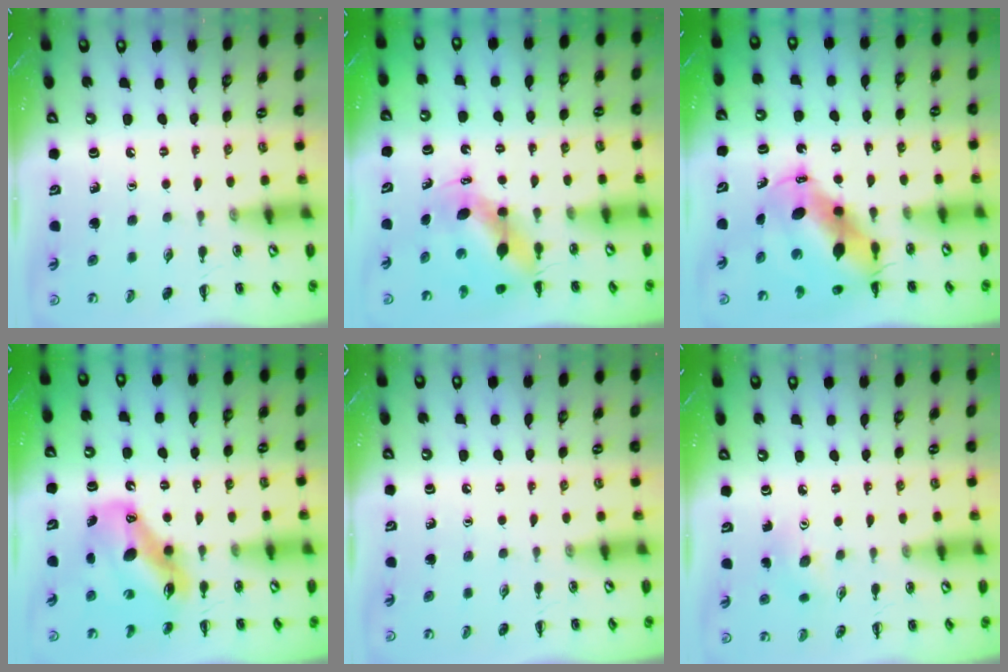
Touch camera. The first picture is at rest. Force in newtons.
{"total": 7.9, "press": 7.8, "slide": 0.8}
{"total": 10.4, "press": 10.1, "slide": 2.7}
{"total": 12.7, "press": 12.2, "slide": 3.7}
{"total": 0.0}
{"total": 4.4, "press": 4.2, "slide": 1.2}